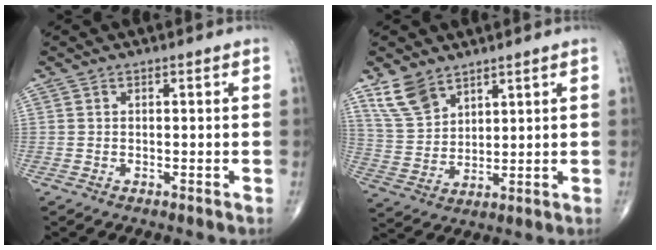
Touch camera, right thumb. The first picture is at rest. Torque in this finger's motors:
{"motor_torque": [-0.59, 0.62, -0.03, 0.04, 0.13]}